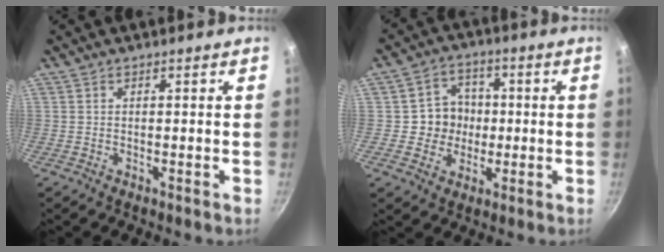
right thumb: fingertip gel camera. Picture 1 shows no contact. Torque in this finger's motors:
{"motor_torque": [0.22, 0.24, 0.08, -0.13, 0.05]}